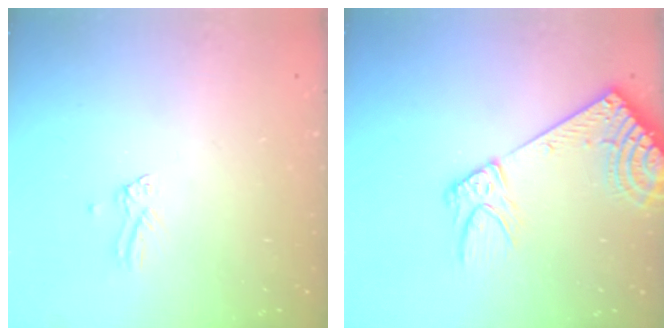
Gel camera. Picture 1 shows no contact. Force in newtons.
{"total": 14.2, "press": 13.9, "slide": 3.0}